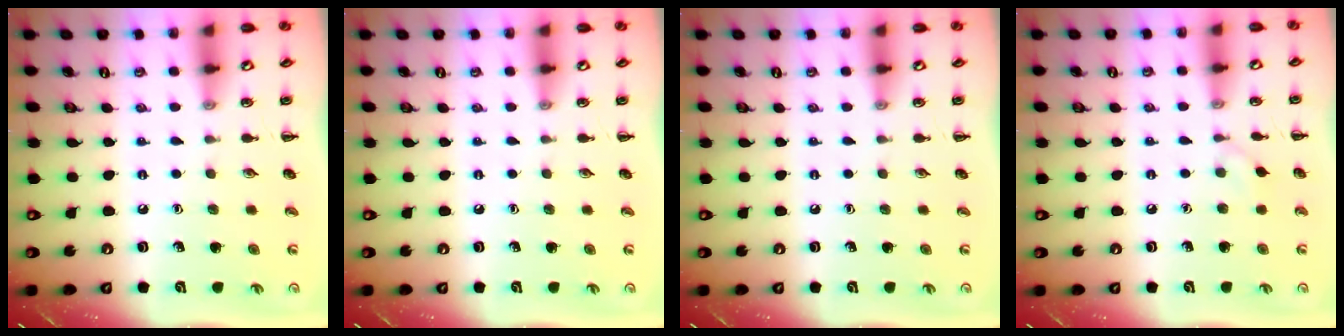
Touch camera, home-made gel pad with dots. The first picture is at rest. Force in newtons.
{"total": 0.0}
{"total": 0.0}
{"total": 4.4, "press": 4.1, "slide": 1.7}